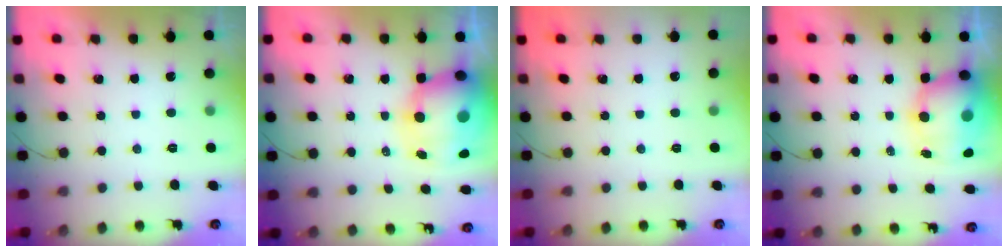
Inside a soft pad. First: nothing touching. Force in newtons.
{"total": 16.2, "press": 15.6, "slide": 4.3}
{"total": 0.0}
{"total": 12.1, "press": 11.6, "slide": 3.3}